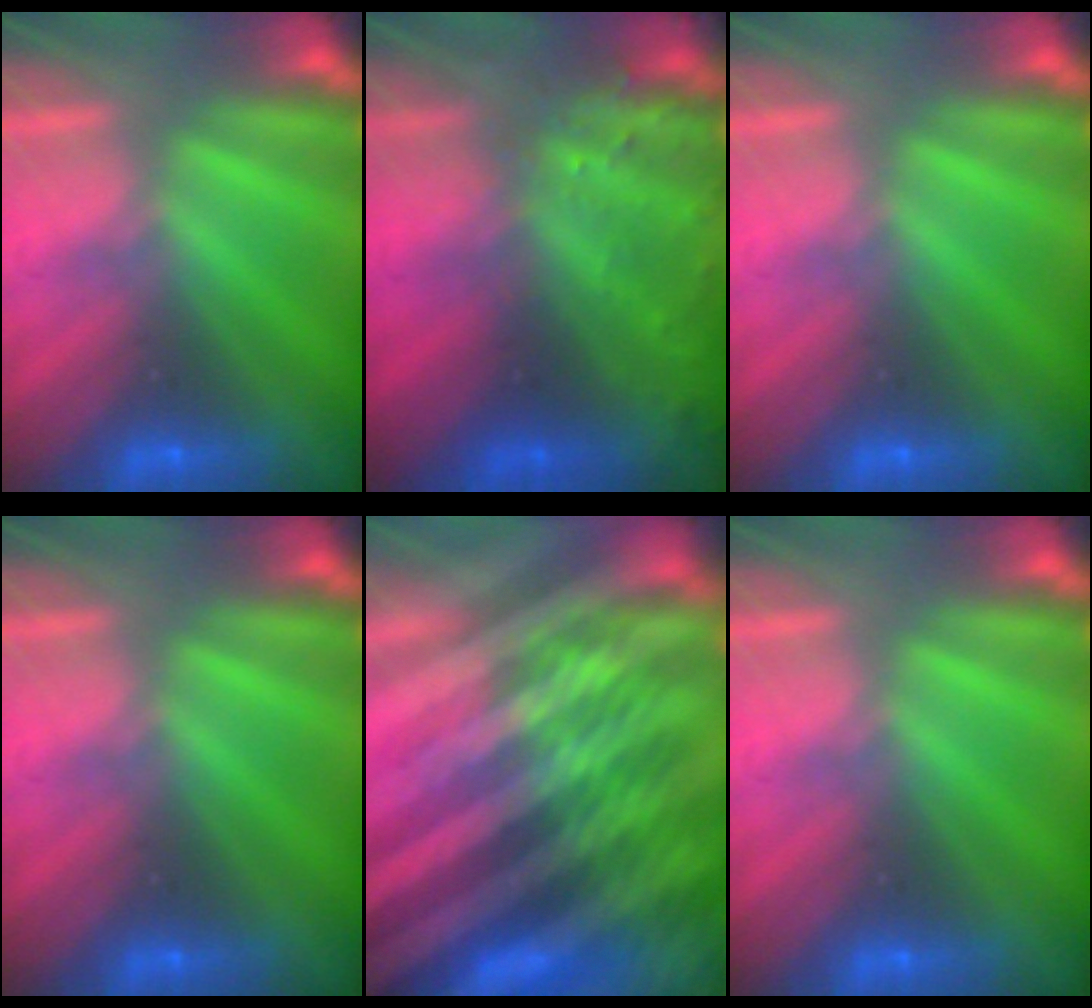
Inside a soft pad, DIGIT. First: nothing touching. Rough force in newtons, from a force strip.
{"total": 7.9}
{"total": 0.0}
{"total": 0.0}
{"total": 9.3}
{"total": 0.0}